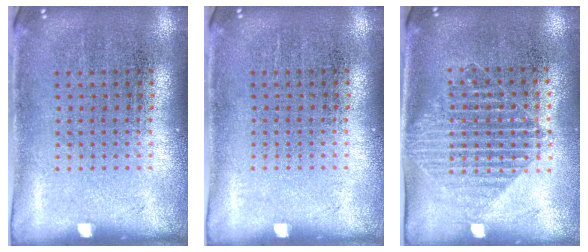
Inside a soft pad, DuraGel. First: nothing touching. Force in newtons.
{"total": 0.0}
{"total": 1.5, "press": 1.3, "slide": 0.8}